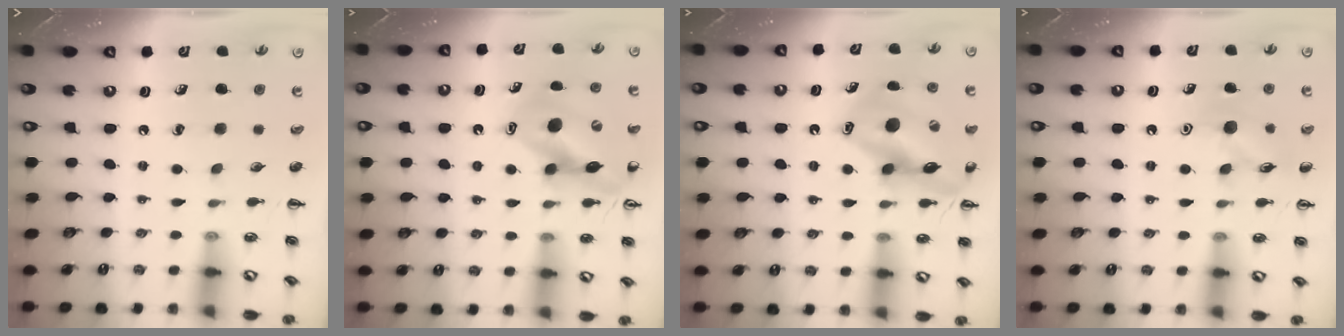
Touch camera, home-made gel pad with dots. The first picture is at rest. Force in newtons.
{"total": 12.1, "press": 11.6, "slide": 3.3}
{"total": 15.7, "press": 15.6, "slide": 2.0}
{"total": 9.5, "press": 9.4, "slide": 0.6}